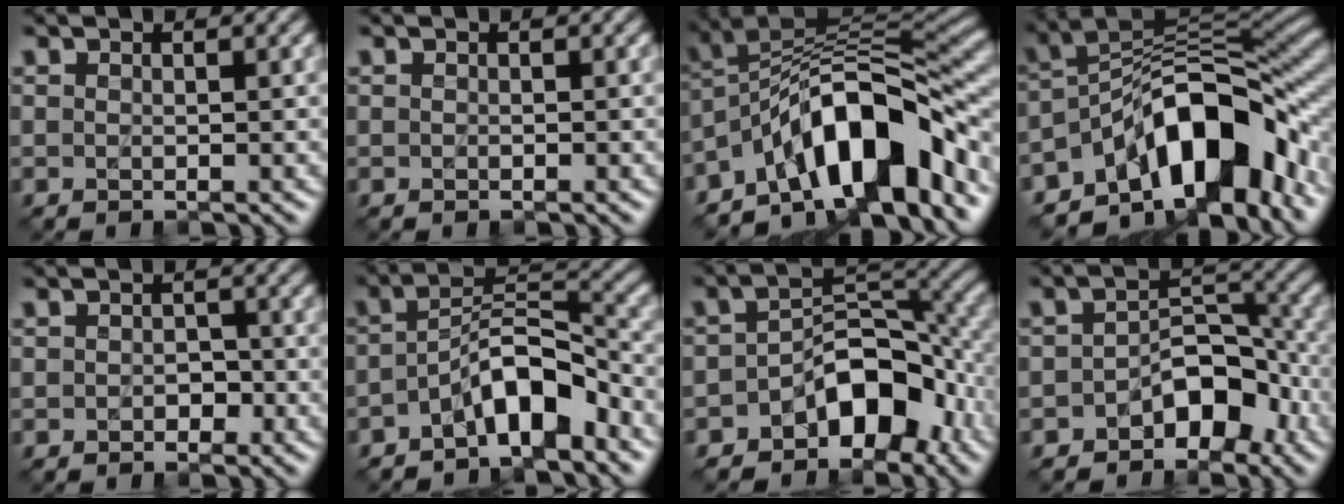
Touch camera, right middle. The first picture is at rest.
{"total": 0.0}
{"total": 11.5, "force": [-6.0, 4.5, 8.8], "torque": [-0.112, 0.021, -0.116]}
{"total": 12.1, "force": [-6.3, 5.4, 8.9], "torque": [-0.111, 0.015, -0.122]}
{"total": 1.2, "force": [-0.4, 1.0, 0.6], "torque": [-0.007, 0.000, -0.008]}
{"total": 5.8, "force": [-3.5, 2.1, 4.2], "torque": [-0.063, 0.013, -0.067]}
{"total": 7.7, "force": [-4.1, 4.4, 4.9], "torque": [-0.050, 0.005, -0.075]}
{"total": 5.1, "force": [-2.7, 3.0, 3.1], "torque": [-0.030, 0.006, -0.047]}